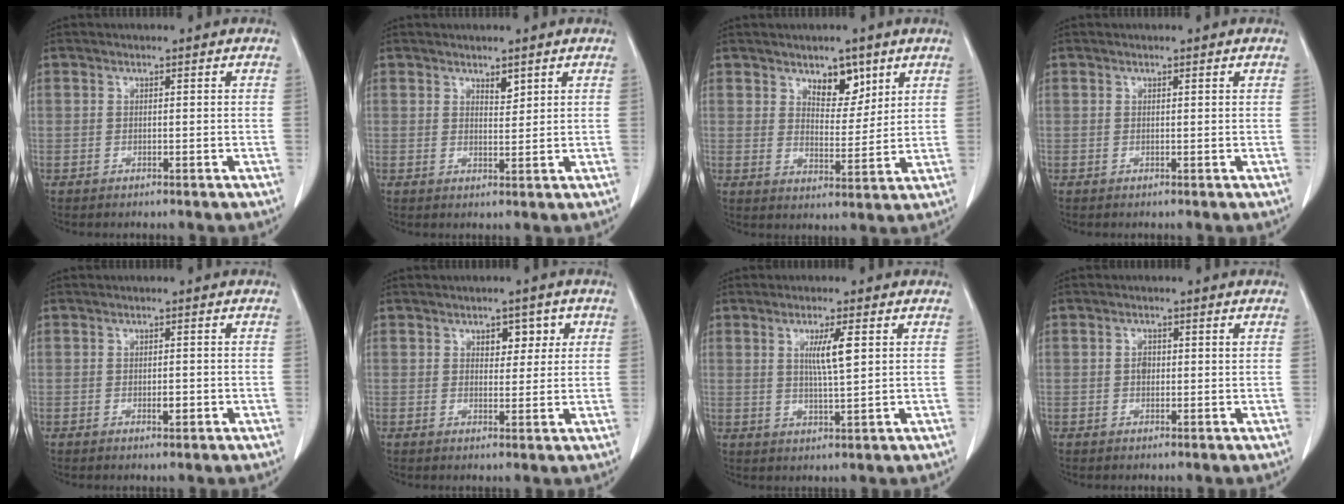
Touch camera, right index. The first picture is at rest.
{"total": 1.8, "force": [1.3, 0.7, 1.0], "torque": [-0.017, -0.006, 0.023]}
{"total": 5.8, "force": [3.7, 2.9, 3.5], "torque": [-0.046, -0.006, 0.060]}
{"total": 0.0}
{"total": 1.5, "force": [-0.4, 0.6, 1.4], "torque": [-0.024, -0.001, -0.003]}
{"total": 3.9, "force": [1.6, 2.3, 2.7], "torque": [-0.027, 0.007, 0.021]}
{"total": 5.1, "force": [1.5, 0.2, 4.8], "torque": [-0.088, -0.005, 0.027]}
{"total": 1.8, "force": [0.4, 1.0, 1.4], "torque": [-0.025, 0.001, 0.007]}